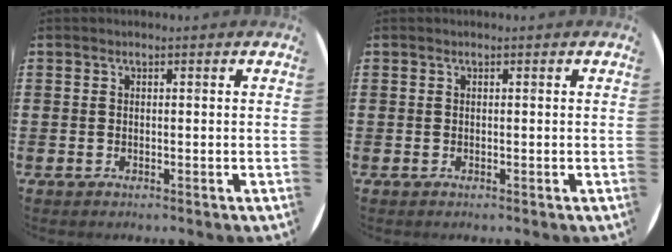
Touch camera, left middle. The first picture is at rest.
{"total": 0.0}